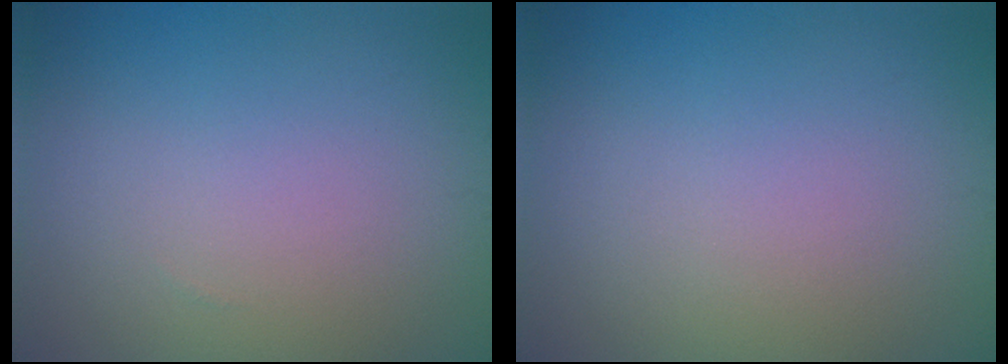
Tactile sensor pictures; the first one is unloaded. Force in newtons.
{"total": 0.0}